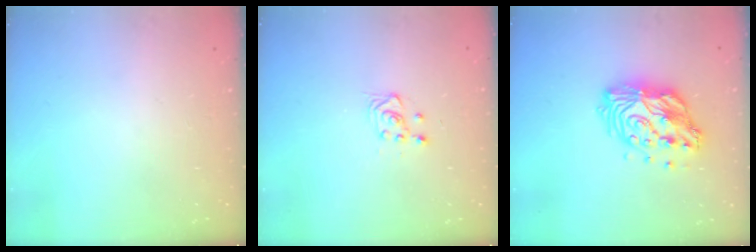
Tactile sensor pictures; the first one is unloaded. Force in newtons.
{"total": 3.0, "press": 2.8, "slide": 1.0}
{"total": 15.4, "press": 15.4, "slide": 1.4}